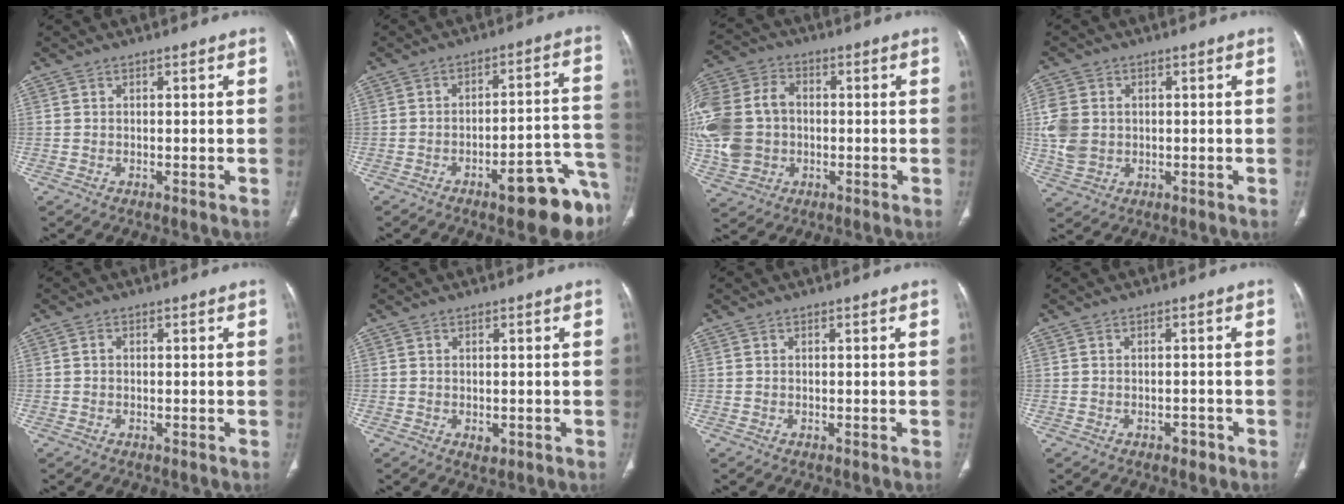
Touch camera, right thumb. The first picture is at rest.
{"total": 15.2, "force": [-7.9, 3.9, 12.4], "torque": [-0.093, 0.065, -0.095]}
{"total": 19.2, "force": [-0.6, 15.4, 11.5], "torque": [-0.276, 0.024, -0.004]}
{"total": 7.7, "force": [0.4, 6.2, 4.6], "torque": [-0.096, 0.001, 0.014]}
{"total": 0.7, "force": [0.0, 0.6, 0.4], "torque": [-0.007, 0.002, -0.002]}
{"total": 1.5, "force": [-0.3, 1.1, 1.0], "torque": [-0.013, -0.003, 0.001]}
{"total": 0.0}
{"total": 1.6, "force": [-1.0, 1.1, 0.7], "torque": [-0.006, 0.005, -0.012]}